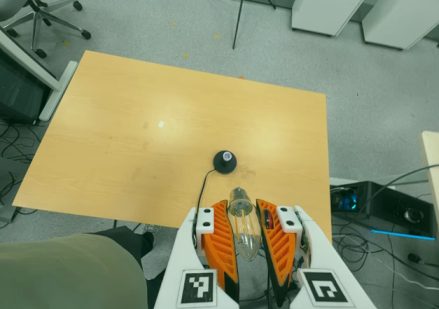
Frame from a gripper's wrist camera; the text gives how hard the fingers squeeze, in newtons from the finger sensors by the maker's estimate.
{"total": 21.7, "left": 22.9, "right": 20.5}